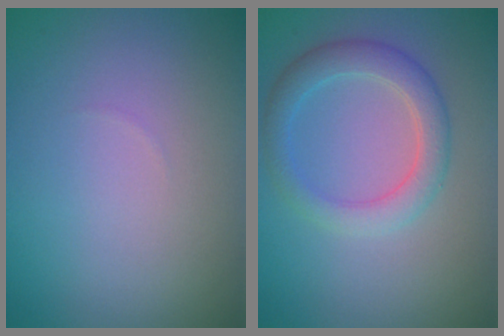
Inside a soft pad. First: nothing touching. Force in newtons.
{"total": 3.4, "press": 3.4, "slide": 0.2}